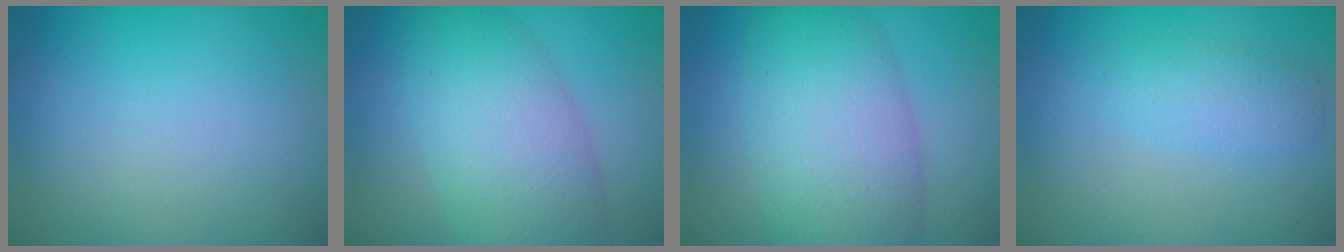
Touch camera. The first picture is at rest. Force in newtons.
{"total": 7.5, "press": 7.5, "slide": 0.3}
{"total": 8.6, "press": 8.6, "slide": 0.3}
{"total": 2.2, "press": 2.2, "slide": 0.0}